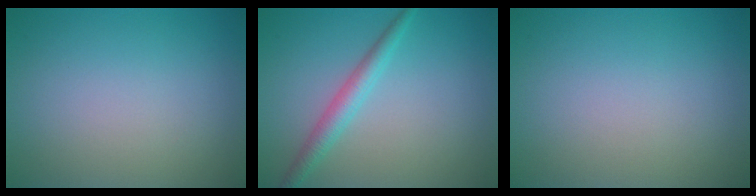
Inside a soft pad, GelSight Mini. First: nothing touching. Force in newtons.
{"total": 2.5, "press": 2.5, "slide": 0.1}
{"total": 0.0}